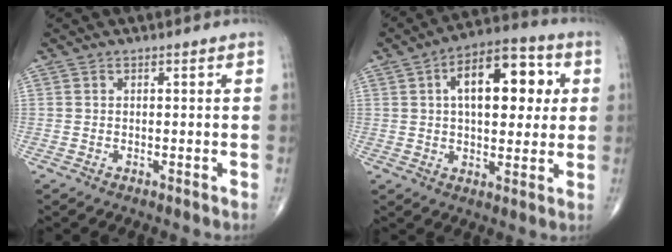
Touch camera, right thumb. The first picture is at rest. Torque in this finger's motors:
{"motor_torque": [1.16, 3.85, 1.52, 0.29, 0.14]}